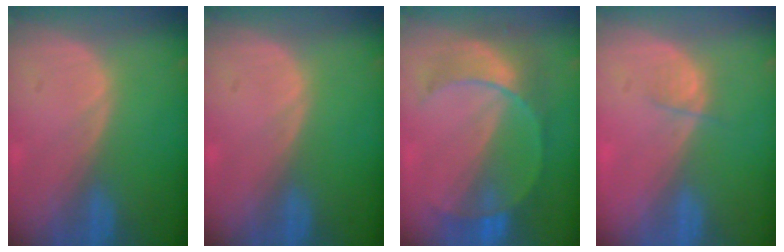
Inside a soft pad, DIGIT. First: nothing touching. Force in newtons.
{"total": 0.0}
{"total": 7.3, "press": 7.3, "slide": 0.2}
{"total": 1.9, "press": 1.7, "slide": 0.8}